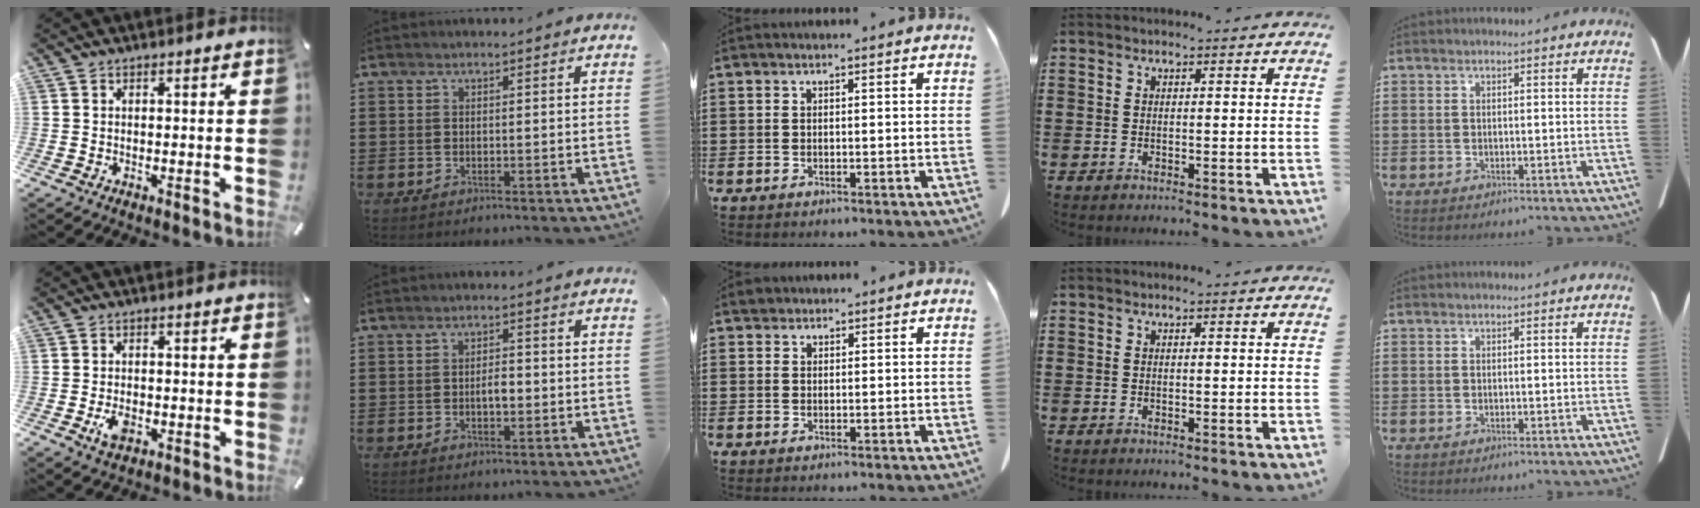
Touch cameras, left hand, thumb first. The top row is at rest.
{"thumb": {"total": 3.6, "force": [-1.2, 2.2, 2.5], "torque": [-0.056, 0.002, -0.022]}, "index": {"total": 2.6, "force": [-0.3, 1.0, 2.4], "torque": [-0.037, 0.001, -0.009]}, "middle": {"total": 1.4, "force": [1.3, 0.6, 0.1], "torque": [-0.008, 0.004, 0.026]}}